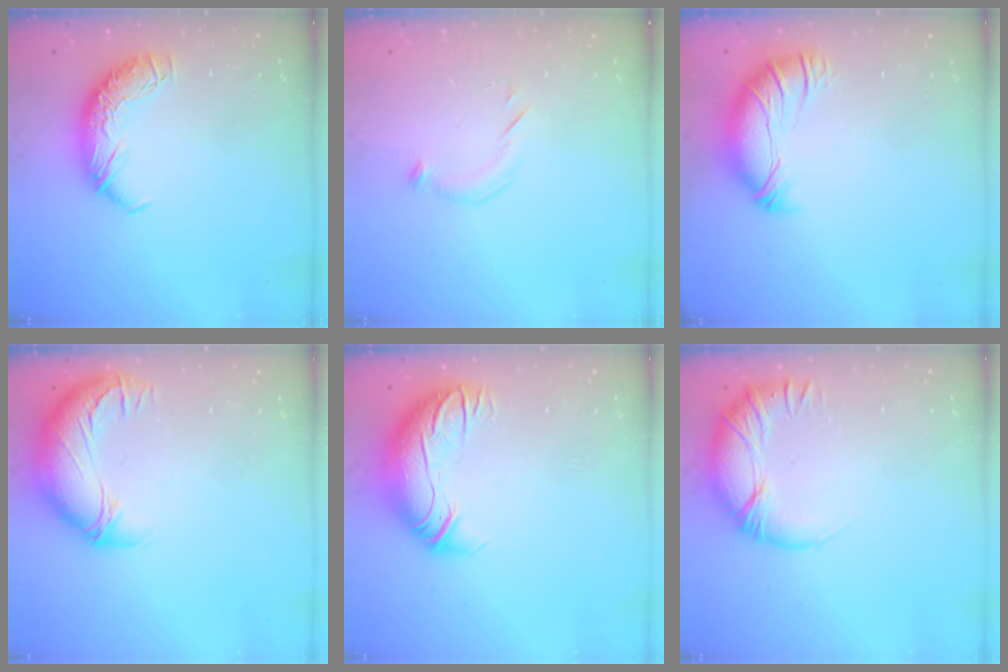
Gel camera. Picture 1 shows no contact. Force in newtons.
{"total": 5.4, "press": 5.4, "slide": 0.4}
{"total": 3.8, "press": 3.3, "slide": 1.9}
{"total": 3.0, "press": 0.9, "slide": 2.8}
{"total": 3.0, "press": 0.4, "slide": 2.9}
{"total": 3.3, "press": 2.0, "slide": 2.6}